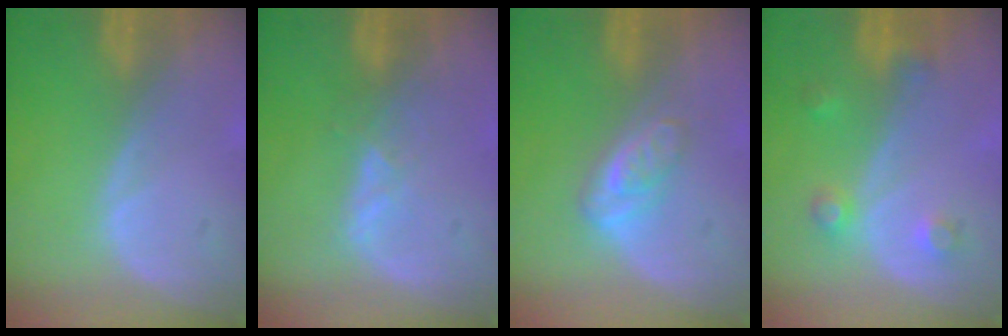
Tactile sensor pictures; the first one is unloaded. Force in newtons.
{"total": 2.0, "press": 2.0, "slide": 0.3}
{"total": 4.8, "press": 4.3, "slide": 2.3}
{"total": 3.5, "press": 3.3, "slide": 1.1}